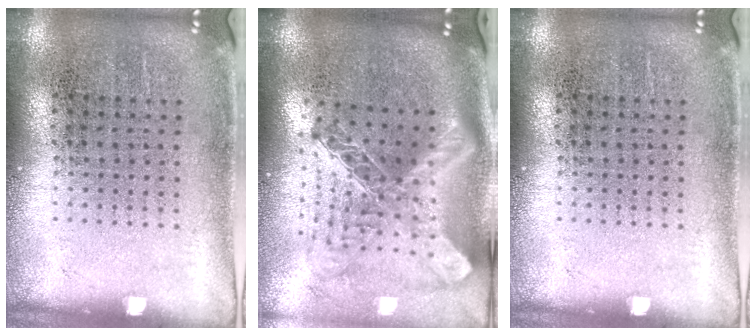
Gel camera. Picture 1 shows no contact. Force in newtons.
{"total": 2.8, "press": 2.1, "slide": 1.9}
{"total": 0.0}